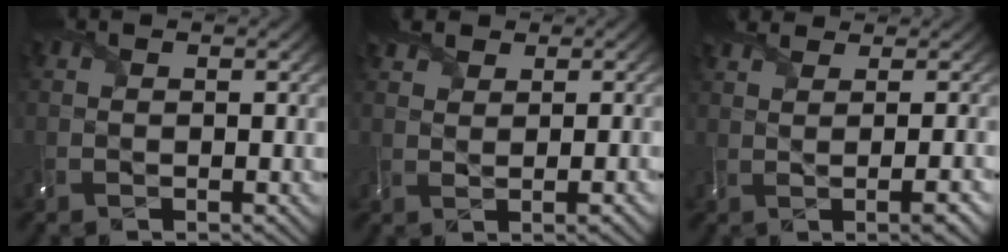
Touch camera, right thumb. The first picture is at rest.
{"total": 2.4, "force": [1.7, 1.0, 1.4], "torque": [-0.026, 0.007, 0.029]}
{"total": 6.2, "force": [3.3, 1.9, 4.8], "torque": [-0.059, 0.033, 0.029]}